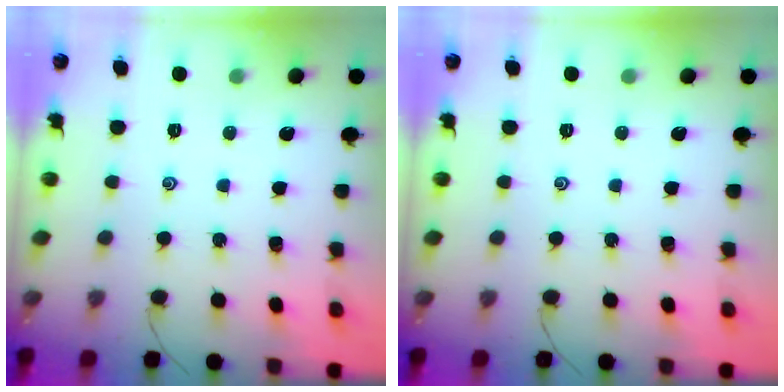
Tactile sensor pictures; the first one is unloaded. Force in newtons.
{"total": 0.0}